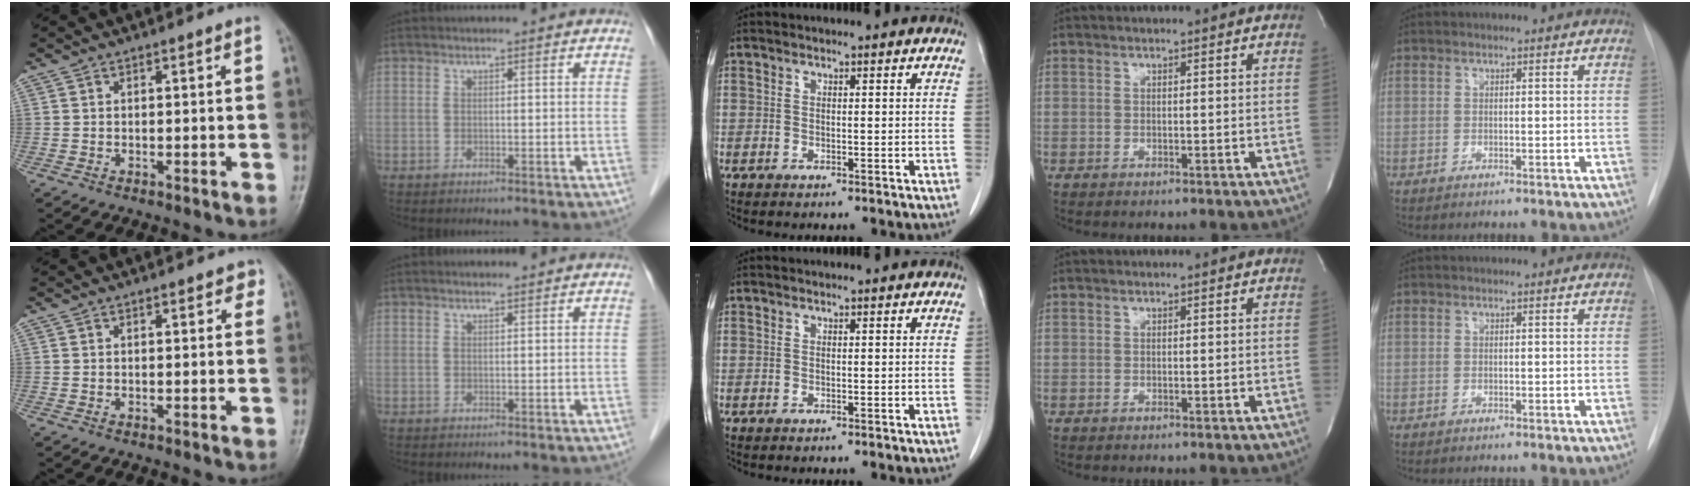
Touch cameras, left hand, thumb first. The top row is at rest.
{"thumb": {"total": 2.1, "force": [1.1, 1.1, 1.4], "torque": [-0.005, -0.001, 0.010]}, "index": {"total": 1.2, "force": [1.1, 0.0, 0.4], "torque": [-0.006, 0.007, 0.021]}}